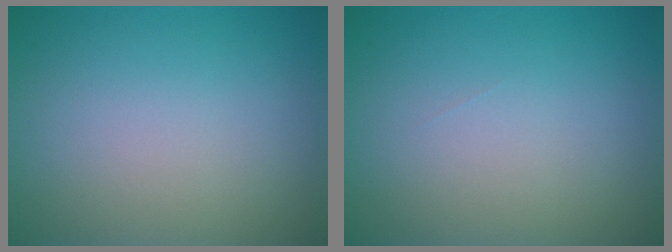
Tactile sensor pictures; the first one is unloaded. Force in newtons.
{"total": 0.0}